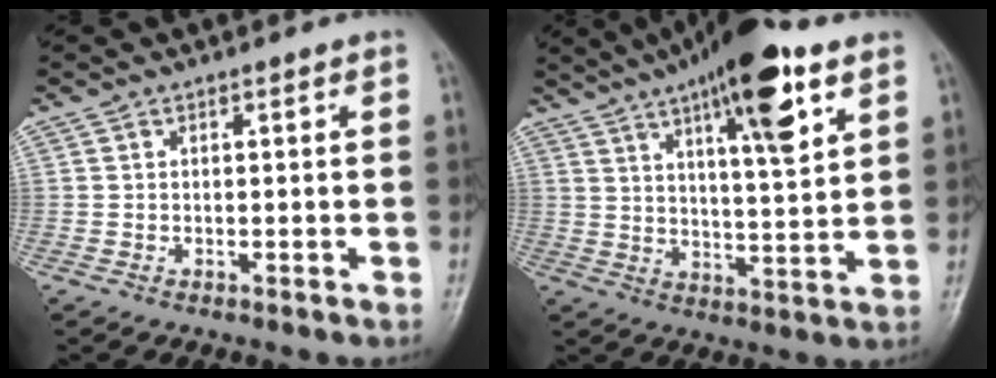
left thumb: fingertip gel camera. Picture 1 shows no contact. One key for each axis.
{"total": 17.3, "fx": 9.1, "fy": 4.6, "fz": 14.0, "tx": -0.199, "ty": -0.028, "tz": 0.142}